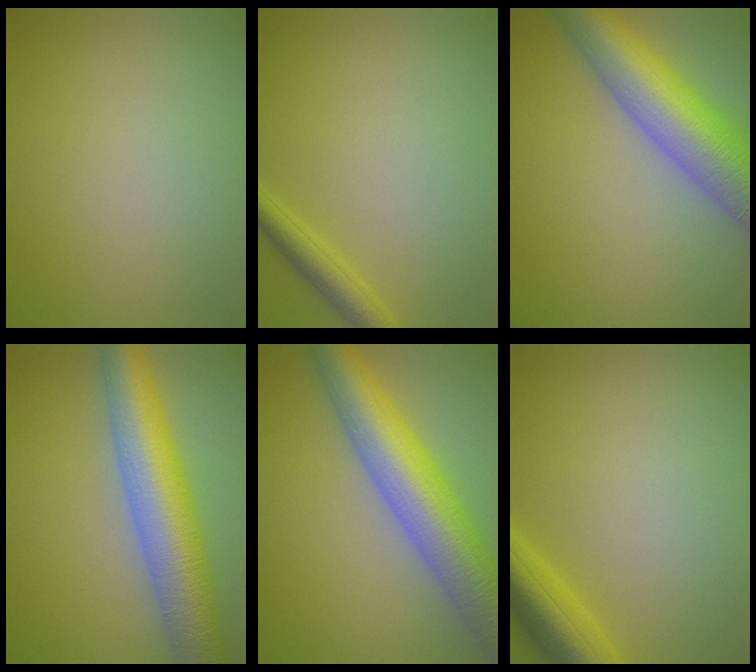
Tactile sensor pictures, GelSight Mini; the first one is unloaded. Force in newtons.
{"total": 2.3, "press": 2.3, "slide": 0.2}
{"total": 9.8, "press": 9.8, "slide": 0.4}
{"total": 9.1, "press": 9.1, "slide": 0.3}
{"total": 9.5, "press": 9.5, "slide": 0.3}
{"total": 4.9, "press": 4.9, "slide": 0.3}